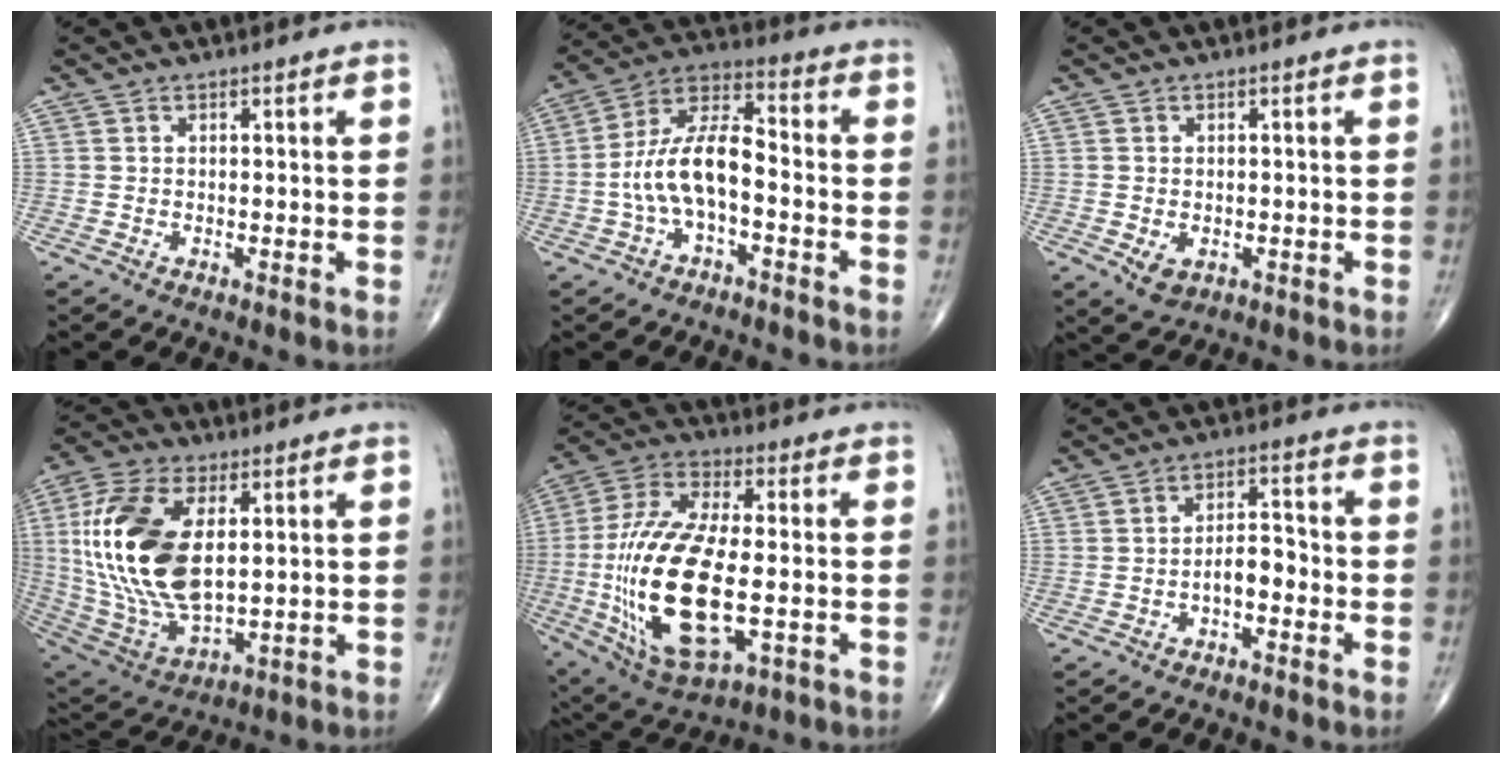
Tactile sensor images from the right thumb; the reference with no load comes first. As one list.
[{"total": 11.6, "force": [-2.7, 5.2, 10.0], "torque": [-0.194, 0.048, -0.058]}, {"total": 3.3, "force": [-0.9, 2.3, 2.2], "torque": [-0.033, -0.001, -0.006]}, {"total": 22.5, "force": [3.6, 11.6, 18.9], "torque": [-0.393, -0.020, 0.070]}, {"total": 24.5, "force": [-3.4, 10.6, 21.8], "torque": [-0.461, -0.001, -0.045]}, {"total": 4.7, "force": [-1.8, 2.3, 3.6], "torque": [-0.049, 0.028, -0.035]}]